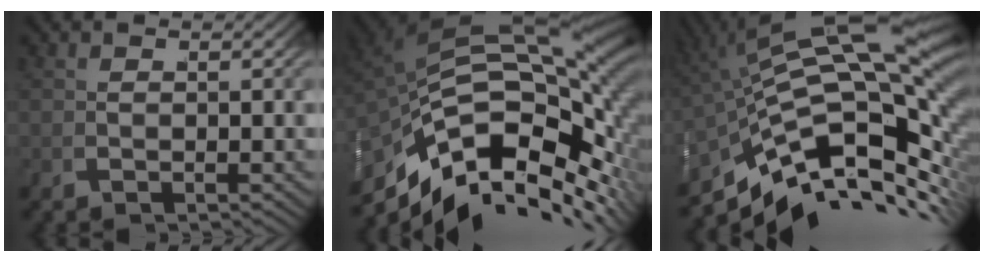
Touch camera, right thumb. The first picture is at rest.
{"total": 21.1, "force": [-0.4, 13.0, 16.6], "torque": [-0.279, -0.026, 0.002]}
{"total": 17.2, "force": [-1.9, 8.5, 14.9], "torque": [-0.249, -0.028, -0.002]}